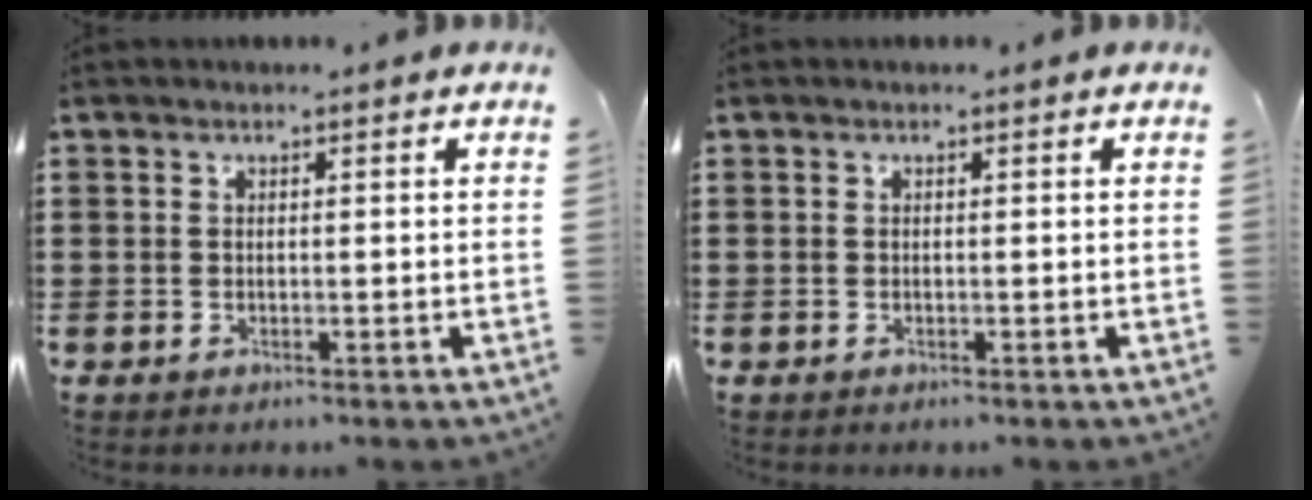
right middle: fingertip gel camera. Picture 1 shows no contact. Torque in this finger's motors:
{"motor_torque": [0.45, -0.40, 0.02, 0.02]}